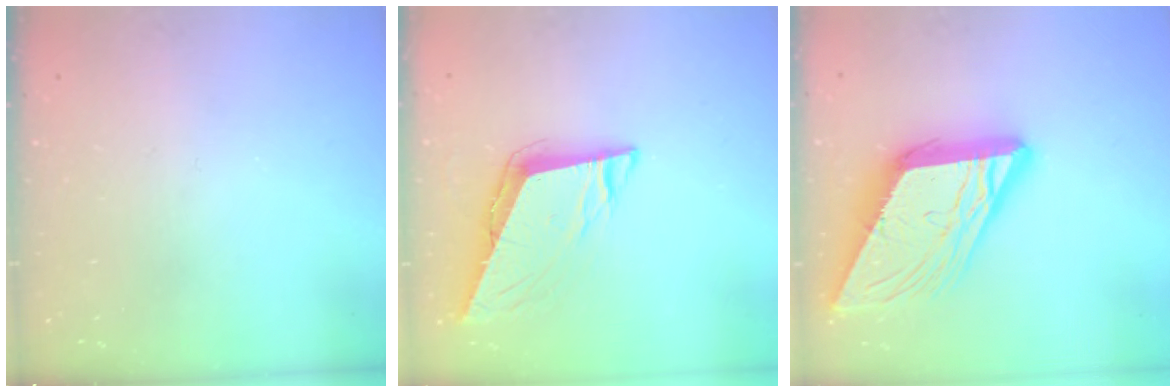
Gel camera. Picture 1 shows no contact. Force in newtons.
{"total": 8.7, "press": 8.4, "slide": 2.1}
{"total": 19.3, "press": 19.2, "slide": 2.3}